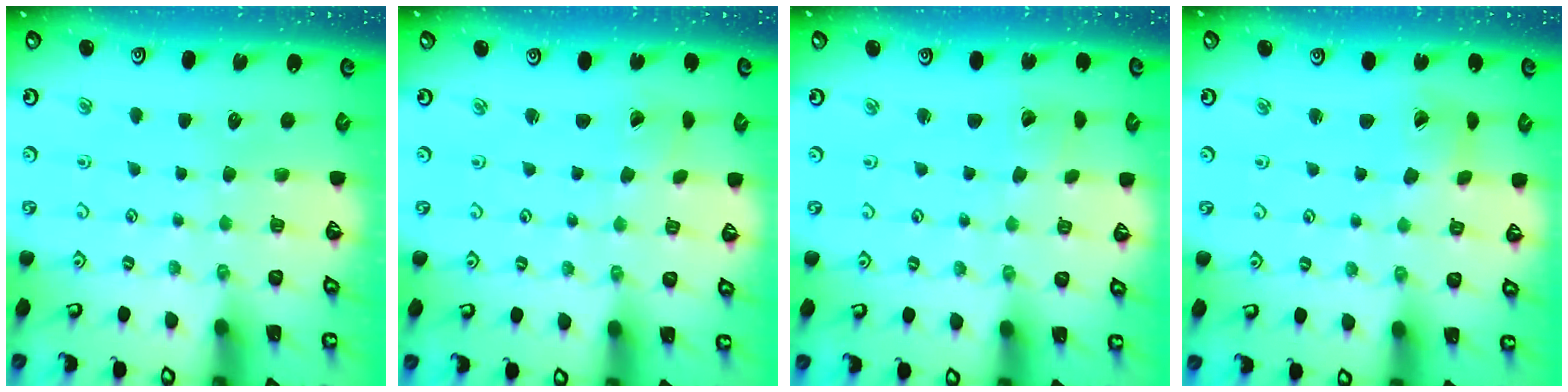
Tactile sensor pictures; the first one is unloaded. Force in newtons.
{"total": 0.0}
{"total": 1.7, "press": 1.7, "slide": 0.2}
{"total": 2.7, "press": 2.6, "slide": 0.4}